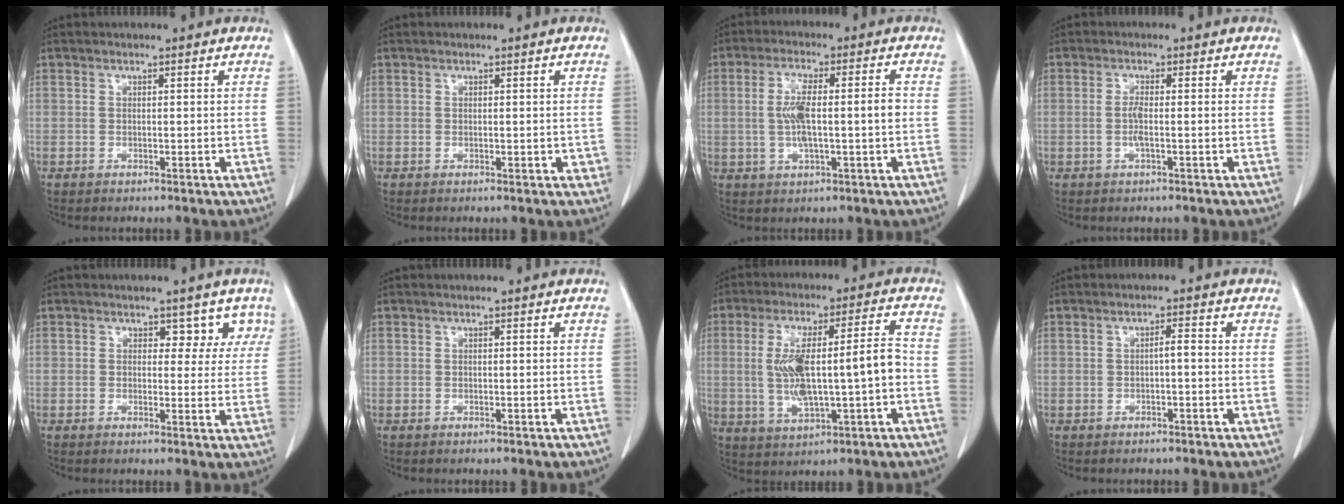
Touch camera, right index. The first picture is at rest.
{"total": 1.2, "force": [-0.1, 0.7, 1.0], "torque": [-0.008, 0.002, 0.003]}
{"total": 8.0, "force": [-0.3, 1.1, 7.9], "torque": [-0.153, 0.010, -0.004]}
{"total": 2.2, "force": [-0.4, 0.1, 2.2], "torque": [-0.048, -0.002, -0.010]}
{"total": 4.0, "force": [2.6, 2.8, 1.2], "torque": [0.010, -0.002, 0.019]}
{"total": 0.0}
{"total": 12.2, "force": [-0.9, 2.2, 12.0], "torque": [-0.227, 0.021, -0.006]}
{"total": 1.4, "force": [-0.3, 0.2, 1.3], "torque": [-0.020, 0.004, -0.006]}